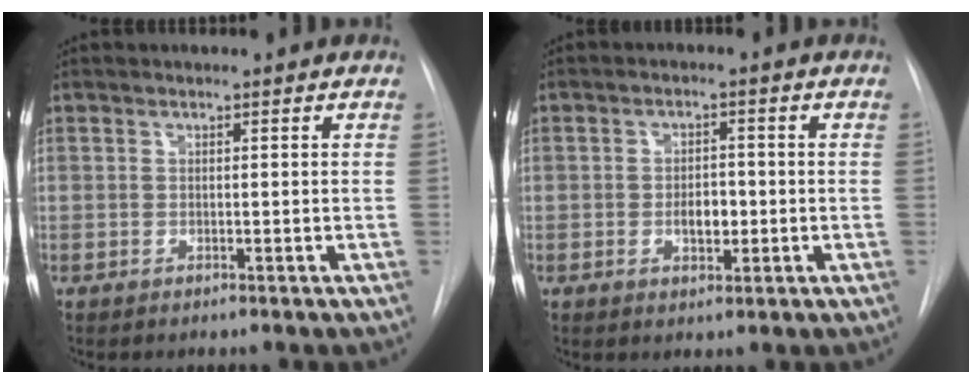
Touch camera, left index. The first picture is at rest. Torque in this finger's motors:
{"motor_torque": [0.54, 0.21, 0.08, 0.03]}